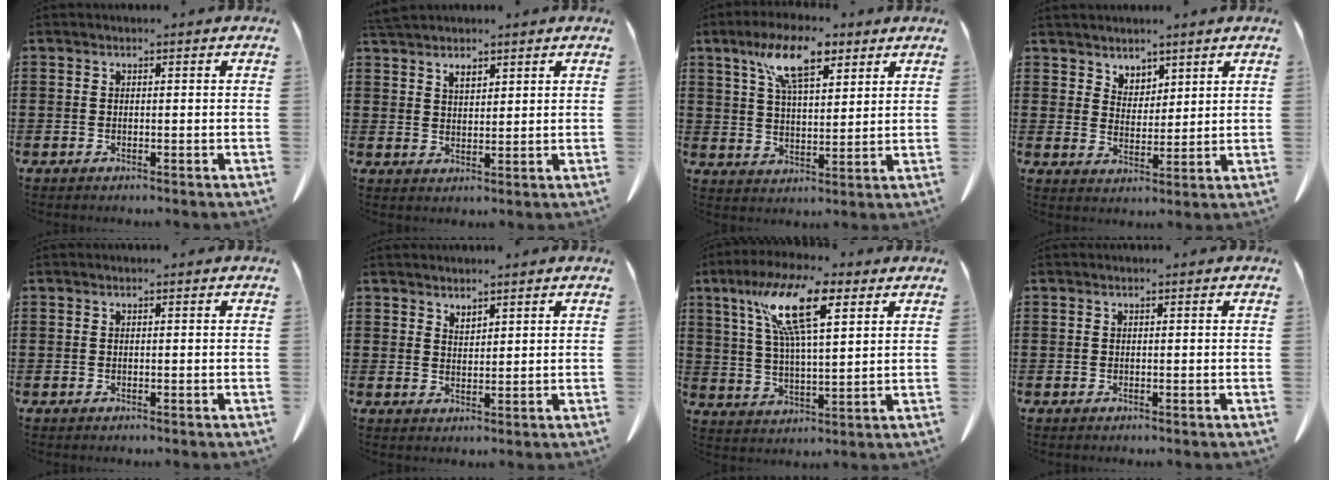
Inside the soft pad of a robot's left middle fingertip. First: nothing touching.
{"total": 2.6, "force": [2.2, 0.8, 1.1], "torque": [-0.025, 0.001, 0.043]}
{"total": 10.8, "force": [6.8, 3.8, 7.4], "torque": [-0.152, -0.005, 0.122]}
{"total": 3.7, "force": [3.3, 1.7, 0.0], "torque": [-0.013, -0.005, 0.064]}
{"total": 0.0}
{"total": 2.1, "force": [2.1, 0.2, 0.0], "torque": [-0.005, -0.004, 0.042]}
{"total": 13.3, "force": [7.3, 3.4, 10.6], "torque": [-0.226, -0.005, 0.124]}
{"total": 0.0}